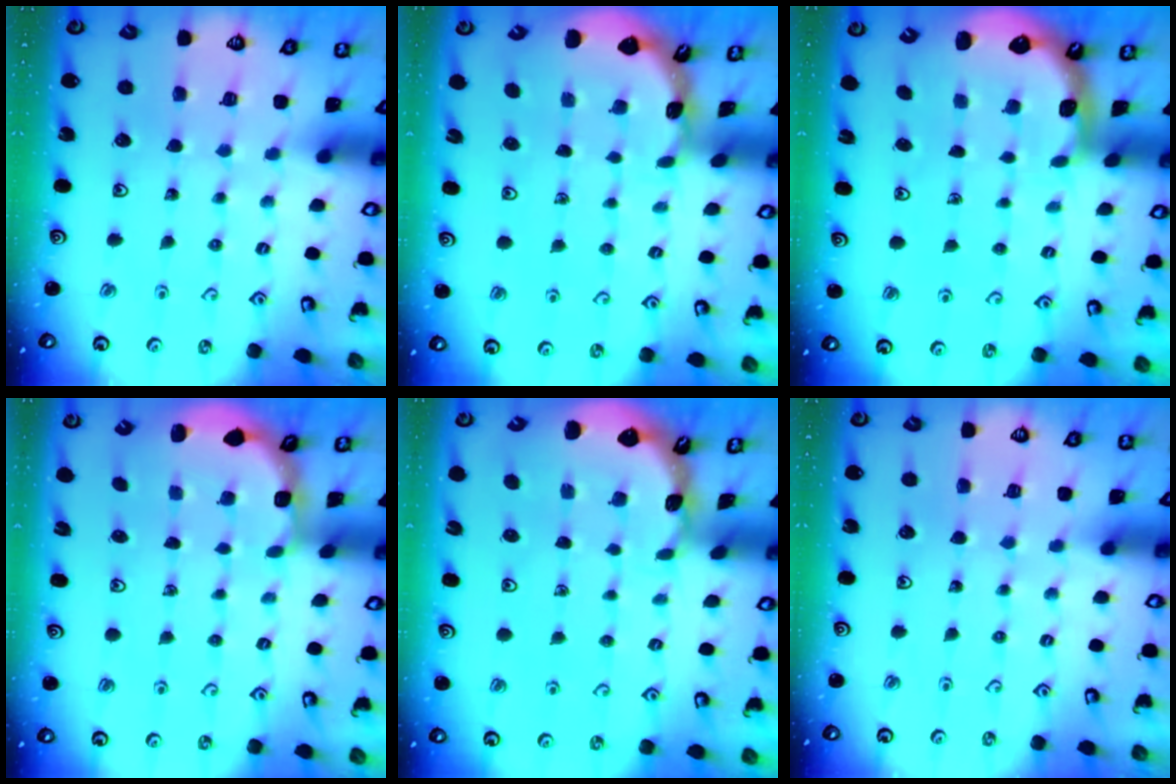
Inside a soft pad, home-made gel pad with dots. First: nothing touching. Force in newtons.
{"total": 1.7, "press": 1.7, "slide": 0.1}
{"total": 1.4, "press": 1.4, "slide": 0.1}
{"total": 2.8, "press": 2.5, "slide": 1.4}
{"total": 1.2, "press": 1.1, "slide": 0.2}
{"total": 0.0}